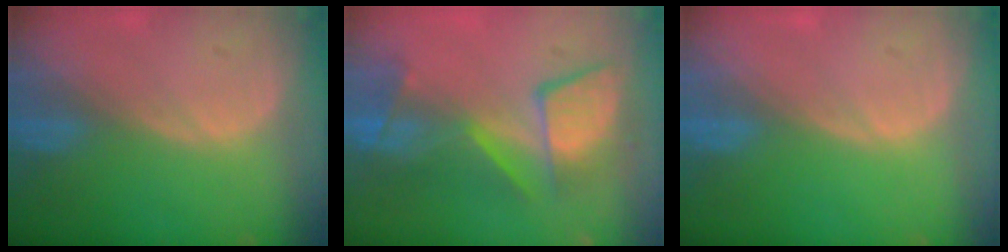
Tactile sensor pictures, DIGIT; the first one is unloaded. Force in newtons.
{"total": 9.5, "press": 9.2, "slide": 2.1}
{"total": 0.0}